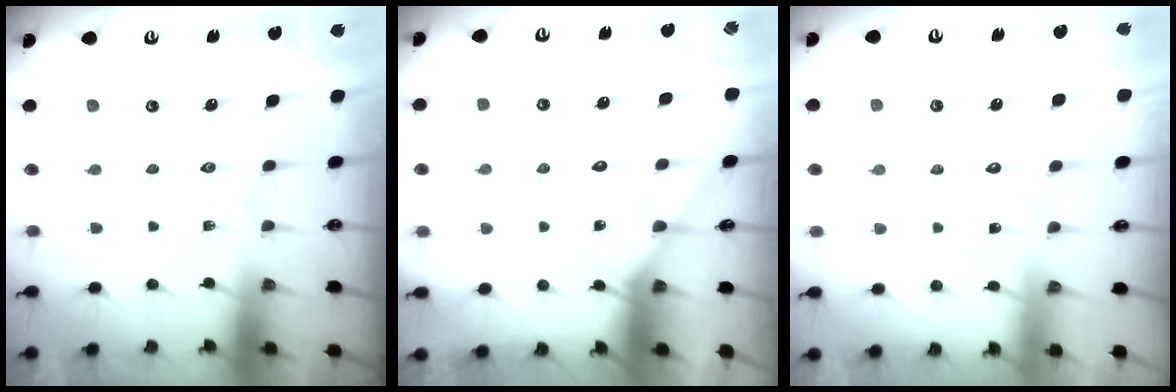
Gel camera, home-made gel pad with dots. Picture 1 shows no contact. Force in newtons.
{"total": 3.3, "press": 3.3, "slide": 0.3}
{"total": 5.9, "press": 5.9, "slide": 0.1}